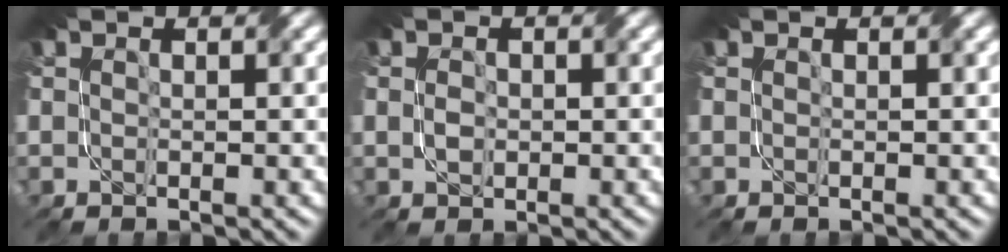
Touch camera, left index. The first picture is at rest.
{"total": 1.3, "force": [-0.7, 0.8, 0.8], "torque": [-0.021, -0.003, -0.008]}
{"total": 0.0}